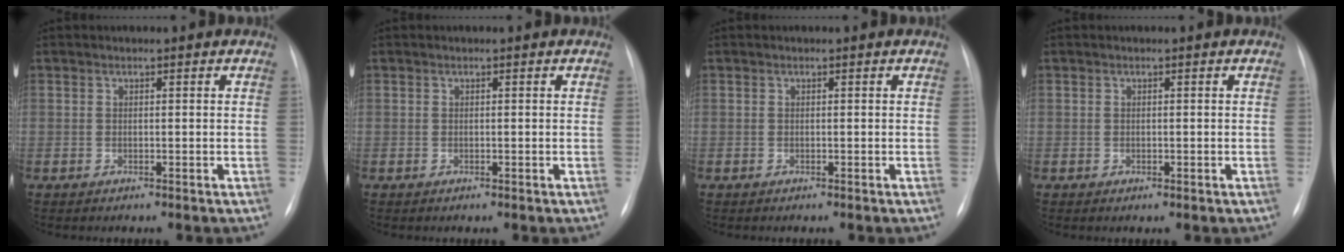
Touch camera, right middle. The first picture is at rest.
{"total": 0.0}
{"total": 0.0}
{"total": 0.5, "force": [-0.2, 0.3, 0.3], "torque": [-0.005, 0.000, -0.001]}